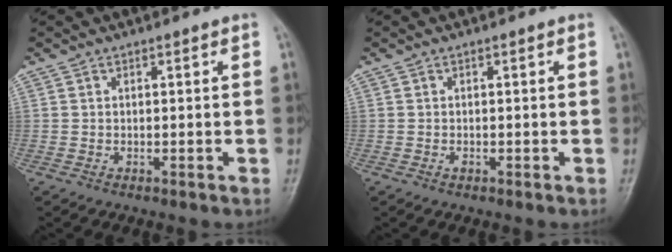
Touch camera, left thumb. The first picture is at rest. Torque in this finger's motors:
{"motor_torque": [-0.03, -0.01, 0.10, 0.04, 0.00]}